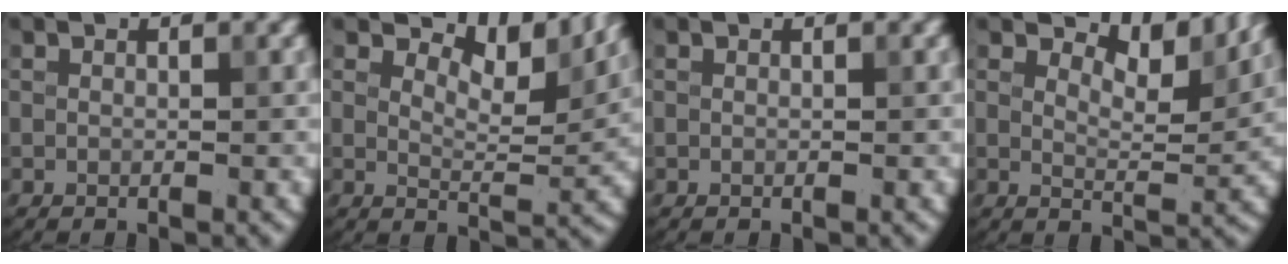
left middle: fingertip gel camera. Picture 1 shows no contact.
{"total": 7.3, "force": [5.6, 2.5, 4.0], "torque": [-0.061, 0.004, 0.077]}
{"total": 0.0}
{"total": 6.2, "force": [5.1, 1.7, 3.0], "torque": [-0.048, 0.002, 0.070]}